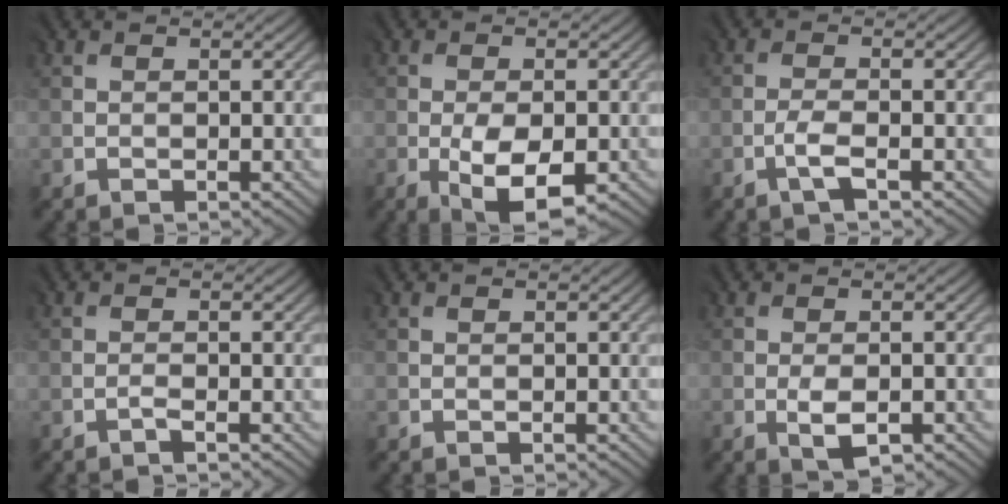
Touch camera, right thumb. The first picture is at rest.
{"total": 7.4, "force": [-3.1, 3.3, 5.9], "torque": [-0.117, -0.019, -0.047]}
{"total": 2.1, "force": [-1.5, 0.1, 1.4], "torque": [-0.035, 0.003, -0.035]}
{"total": 0.8, "force": [-0.7, -0.4, -0.1], "torque": [0.000, 0.000, -0.015]}
{"total": 0.0}
{"total": 2.7, "force": [-1.1, 1.2, 2.1], "torque": [-0.044, -0.007, -0.017]}